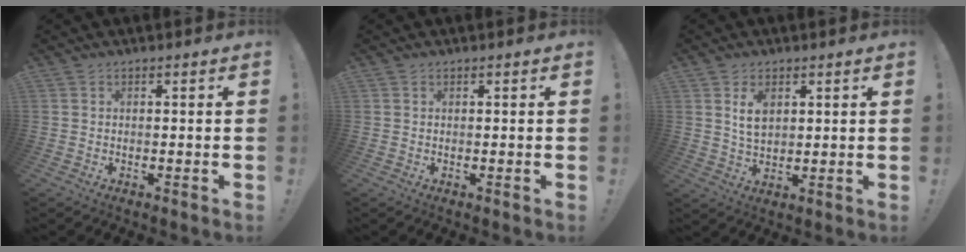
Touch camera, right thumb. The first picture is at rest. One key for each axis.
{"total": 0.0}
{"total": 6.0, "fx": 2.4, "fy": 3.8, "fz": 4.0, "tx": -0.055, "ty": -0.006, "tz": 0.042}